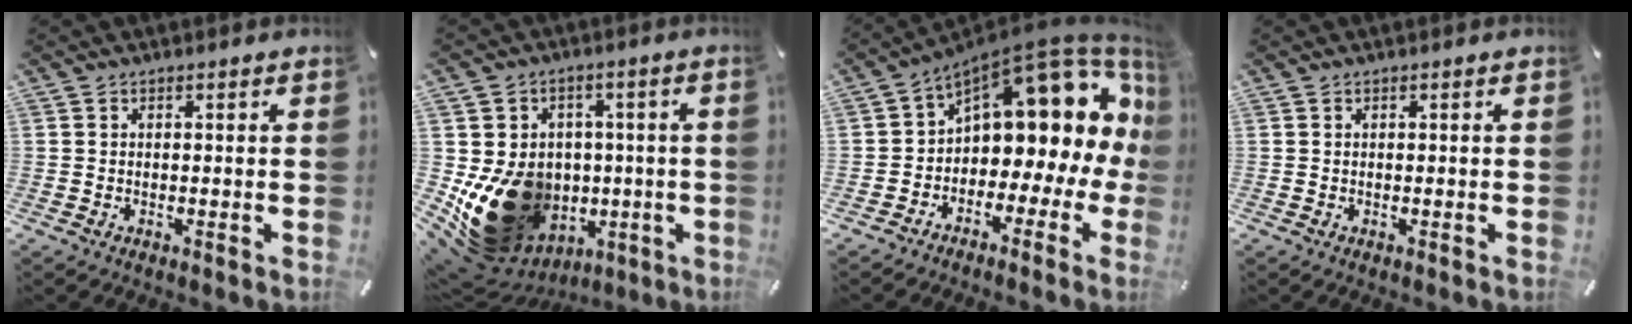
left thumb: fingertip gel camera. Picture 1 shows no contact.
{"total": 18.8, "force": [-3.3, 15.5, 10.1], "torque": [-0.171, 0.000, -0.030]}
{"total": 14.7, "force": [7.9, 8.0, 9.5], "torque": [-0.126, -0.071, 0.128]}
{"total": 0.0}